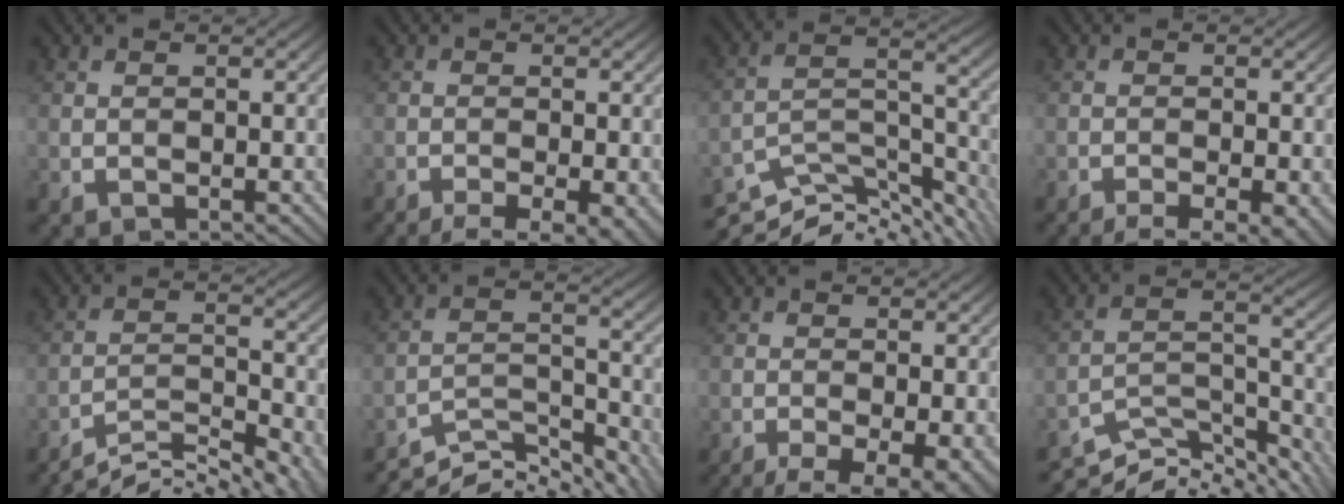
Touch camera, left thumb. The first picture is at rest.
{"total": 6.7, "force": [-4.5, 1.5, 4.7], "torque": [-0.072, -0.014, -0.068]}
{"total": 11.1, "force": [-9.1, 2.8, 5.7], "torque": [-0.114, -0.003, -0.155]}
{"total": 6.1, "force": [-4.1, 1.3, 4.3], "torque": [-0.063, -0.010, -0.064]}
{"total": 9.8, "force": [-8.5, 1.8, 4.7], "torque": [-0.085, -0.001, -0.133]}
{"total": 9.1, "force": [-7.7, 2.3, 4.2], "torque": [-0.079, -0.001, -0.135]}
{"total": 8.0, "force": [-4.9, 2.4, 5.8], "torque": [-0.103, -0.028, -0.067]}
{"total": 9.8, "force": [-8.2, 2.4, 4.8], "torque": [-0.094, -0.004, -0.144]}